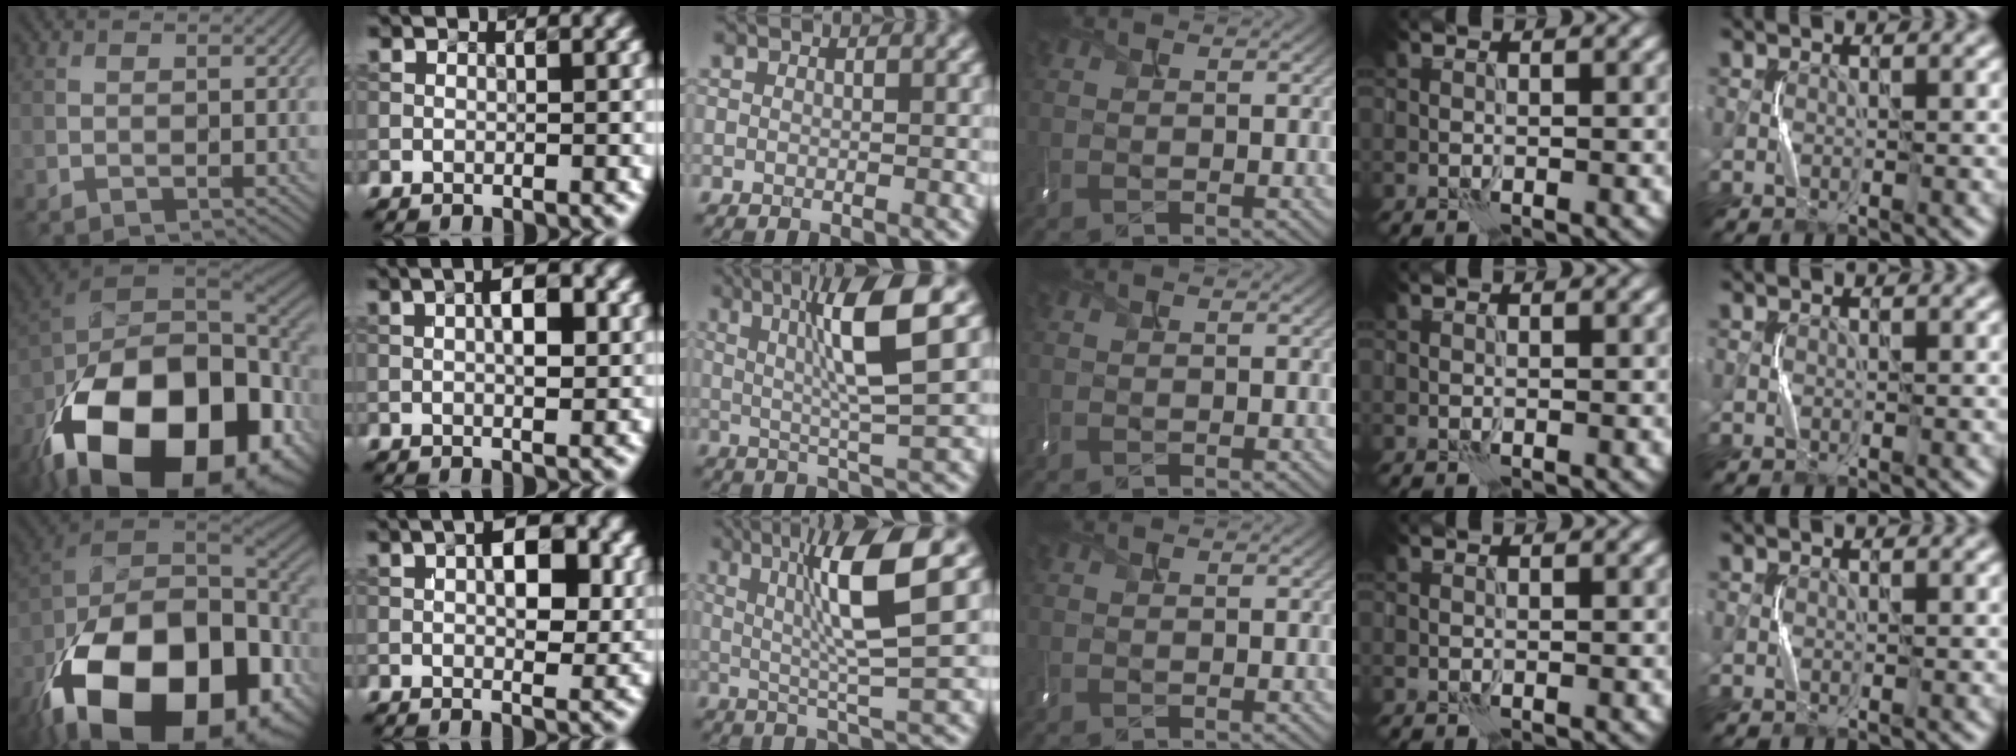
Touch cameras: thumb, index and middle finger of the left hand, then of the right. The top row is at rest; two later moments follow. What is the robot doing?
{"motion": "shake", "object": "tambourine"}